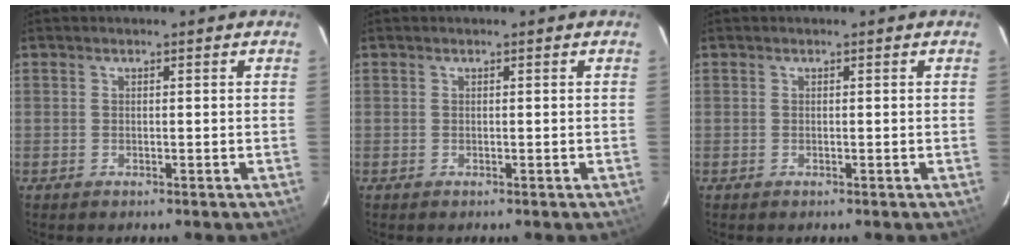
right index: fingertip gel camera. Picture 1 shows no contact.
{"total": 0.0}
{"total": 0.0}